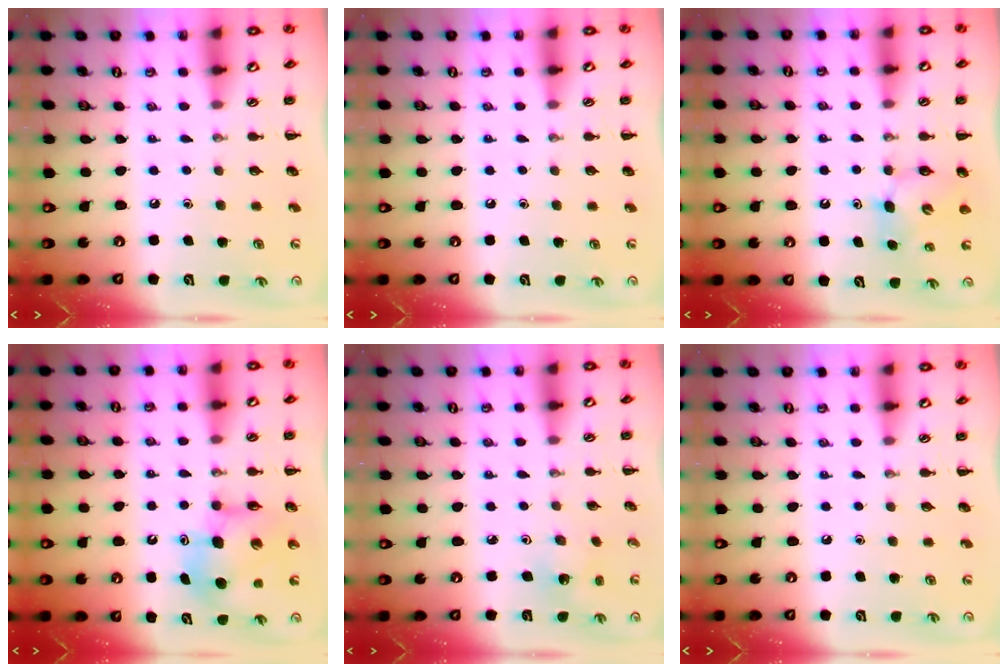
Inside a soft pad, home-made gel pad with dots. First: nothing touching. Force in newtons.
{"total": 0.5, "press": 0.1, "slide": 0.5}
{"total": 5.5, "press": 5.4, "slide": 0.7}
{"total": 9.1, "press": 9.0, "slide": 1.6}
{"total": 1.9, "press": 1.8, "slide": 0.6}
{"total": 0.0}